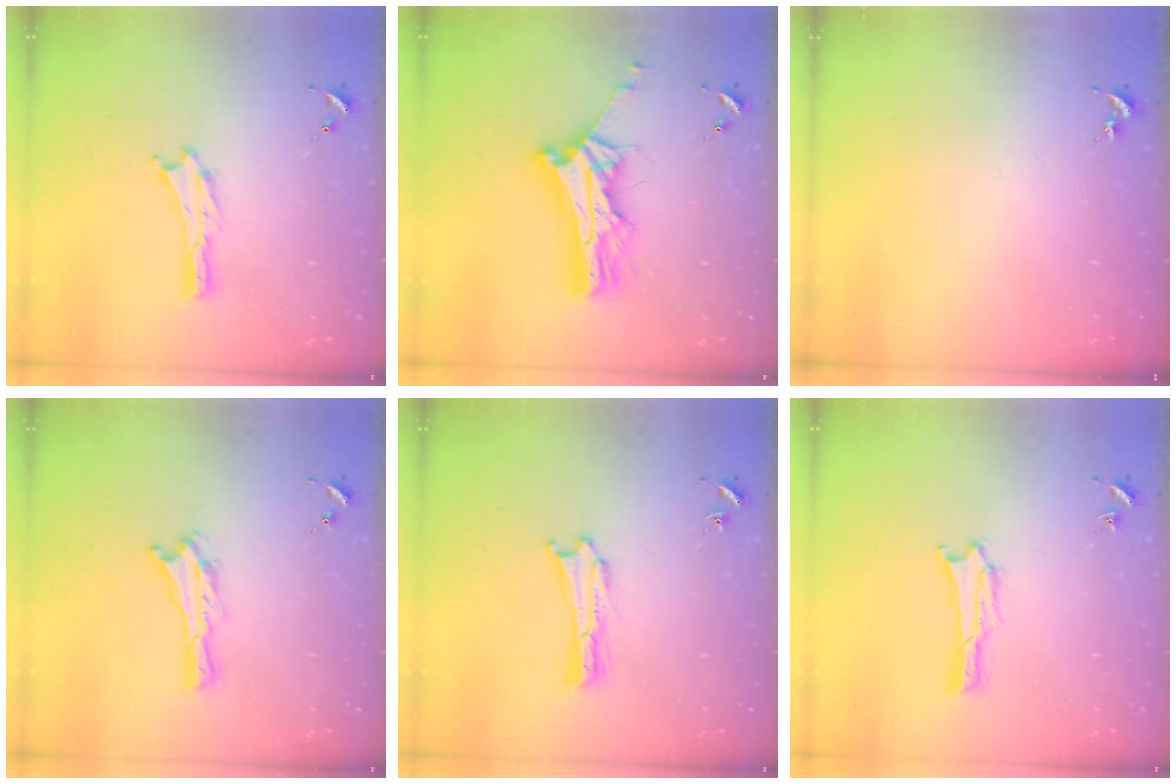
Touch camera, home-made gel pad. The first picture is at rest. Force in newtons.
{"total": 11.0, "press": 11.0, "slide": 0.8}
{"total": 0.0}
{"total": 0.0}
{"total": 0.0}
{"total": 1.9, "press": 1.9, "slide": 0.1}